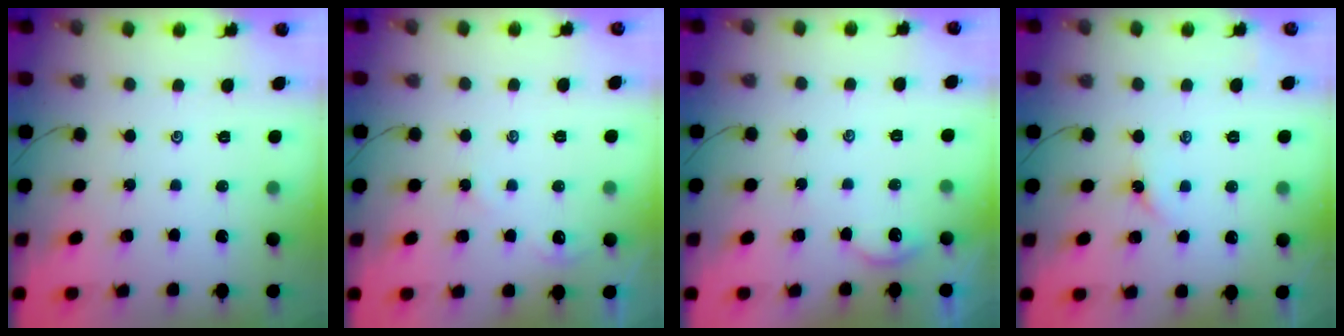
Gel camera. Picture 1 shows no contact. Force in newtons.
{"total": 2.2, "press": 2.2, "slide": 0.4}
{"total": 4.5, "press": 4.5, "slide": 0.3}
{"total": 2.7, "press": 2.6, "slide": 0.5}